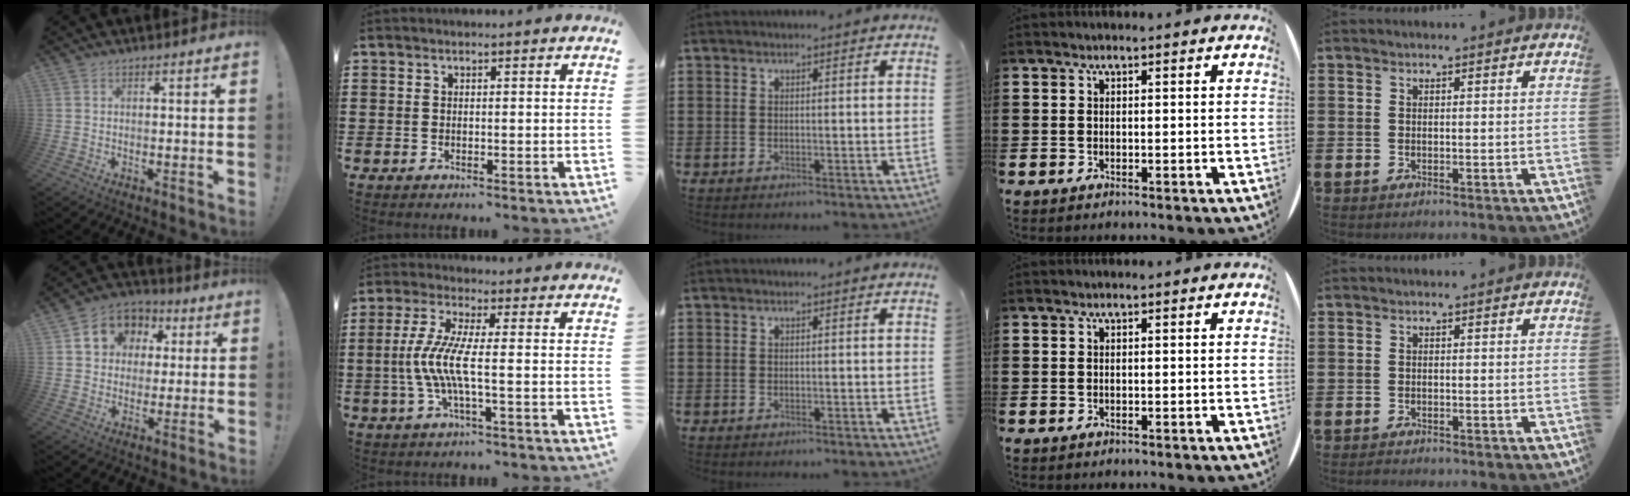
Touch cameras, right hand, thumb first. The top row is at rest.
{"thumb": {"total": 9.9, "force": [2.5, 8.9, 3.5], "torque": [-0.051, -0.006, 0.053]}, "index": {"total": 7.2, "force": [-1.4, 0.8, 7.0], "torque": [-0.166, -0.020, -0.039]}, "little": {"total": 0.6, "force": [-0.4, 0.2, 0.3], "torque": [-0.007, 0.000, -0.010]}}